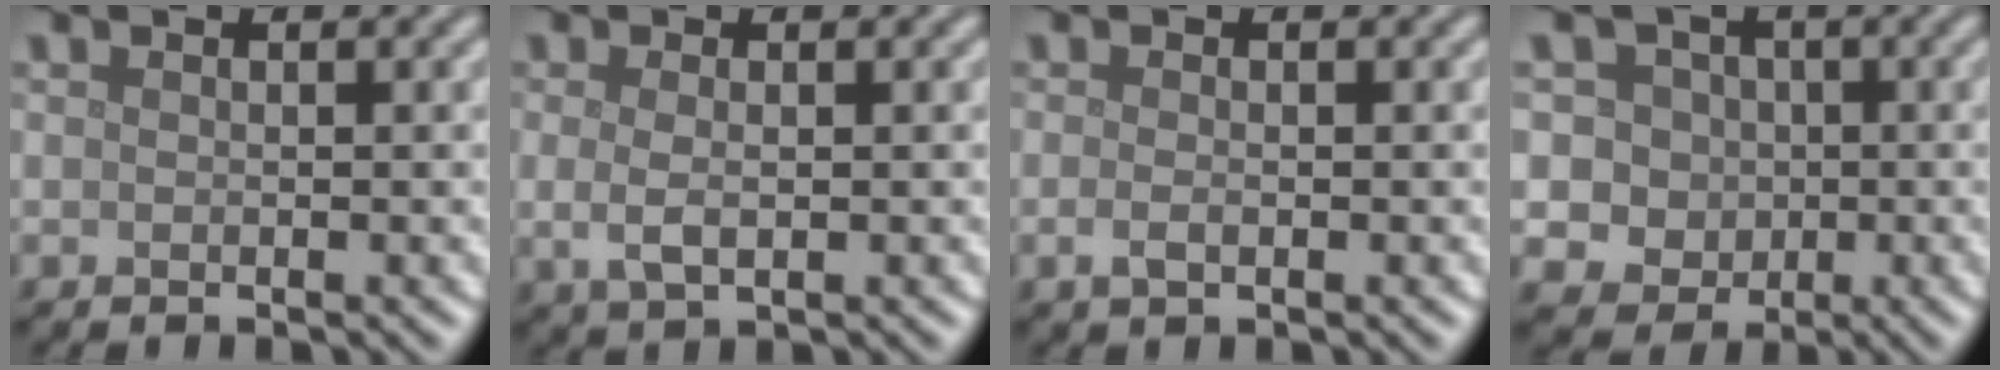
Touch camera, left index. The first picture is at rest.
{"total": 2.0, "force": [0.0, 0.8, 1.8], "torque": [-0.040, -0.005, -0.001]}
{"total": 1.1, "force": [-0.3, 0.5, 0.9], "torque": [-0.023, -0.004, -0.008]}
{"total": 5.5, "force": [0.8, 5.0, 2.2], "torque": [-0.017, 0.020, -0.006]}